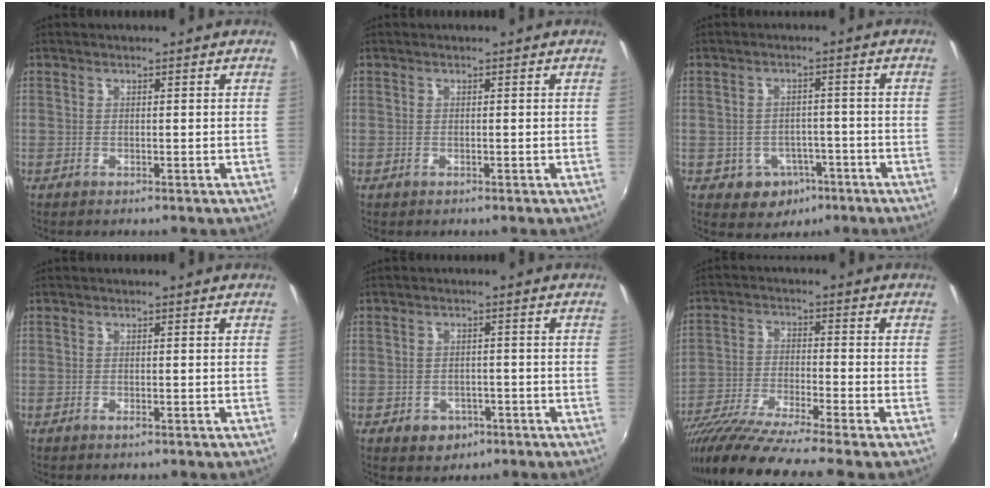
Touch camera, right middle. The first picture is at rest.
{"total": 0.0}
{"total": 6.1, "force": [-2.9, 5.1, 1.7], "torque": [-0.044, 0.012, -0.025]}
{"total": 0.6, "force": [-0.4, 0.2, 0.4], "torque": [-0.007, -0.001, -0.007]}
{"total": 4.6, "force": [-2.3, 3.6, 1.7], "torque": [-0.041, -0.001, -0.026]}
{"total": 14.9, "force": [-12.4, -1.3, 8.1], "torque": [-0.169, -0.045, -0.225]}